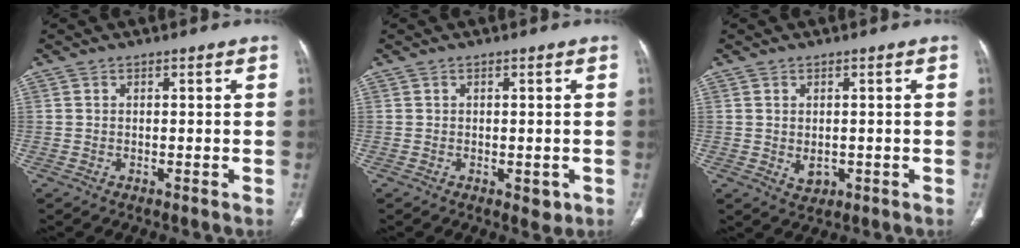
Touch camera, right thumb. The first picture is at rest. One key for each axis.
{"total": 2.3, "fx": -0.6, "fy": 1.4, "fz": 1.7, "tx": -0.009, "ty": -0.001, "tz": -0.003}
{"total": 2.8, "fx": -0.3, "fy": 2.1, "fz": 1.9, "tx": -0.024, "ty": -0.004, "tz": 0.005}